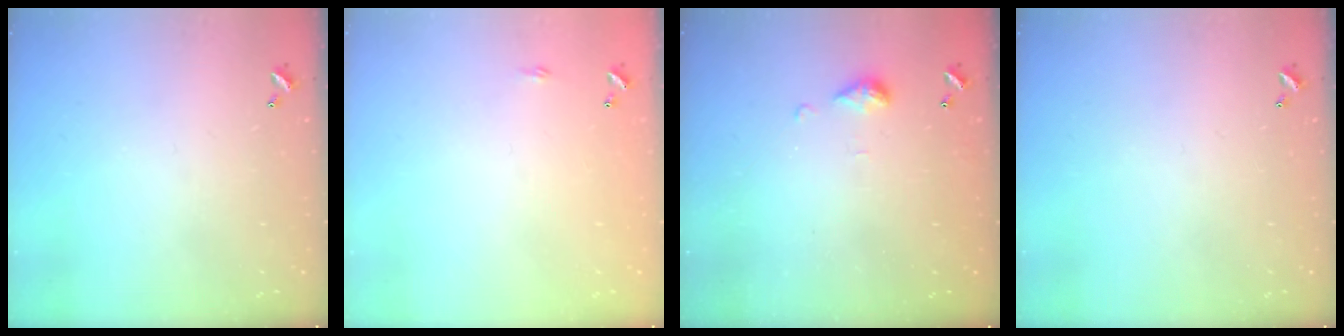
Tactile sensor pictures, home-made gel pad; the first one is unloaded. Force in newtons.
{"total": 2.2, "press": 2.1, "slide": 0.4}
{"total": 5.6, "press": 5.5, "slide": 0.7}
{"total": 0.0}